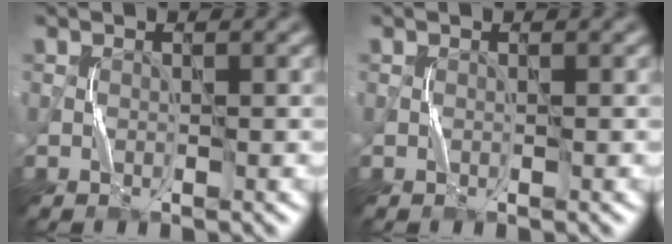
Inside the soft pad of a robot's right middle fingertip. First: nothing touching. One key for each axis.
{"total": 0.0}